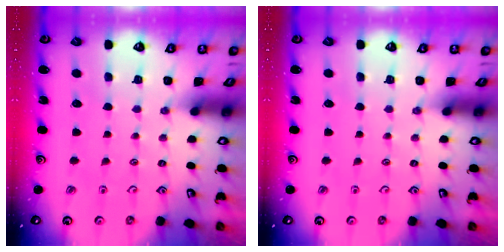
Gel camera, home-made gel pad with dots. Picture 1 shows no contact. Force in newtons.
{"total": 0.0}